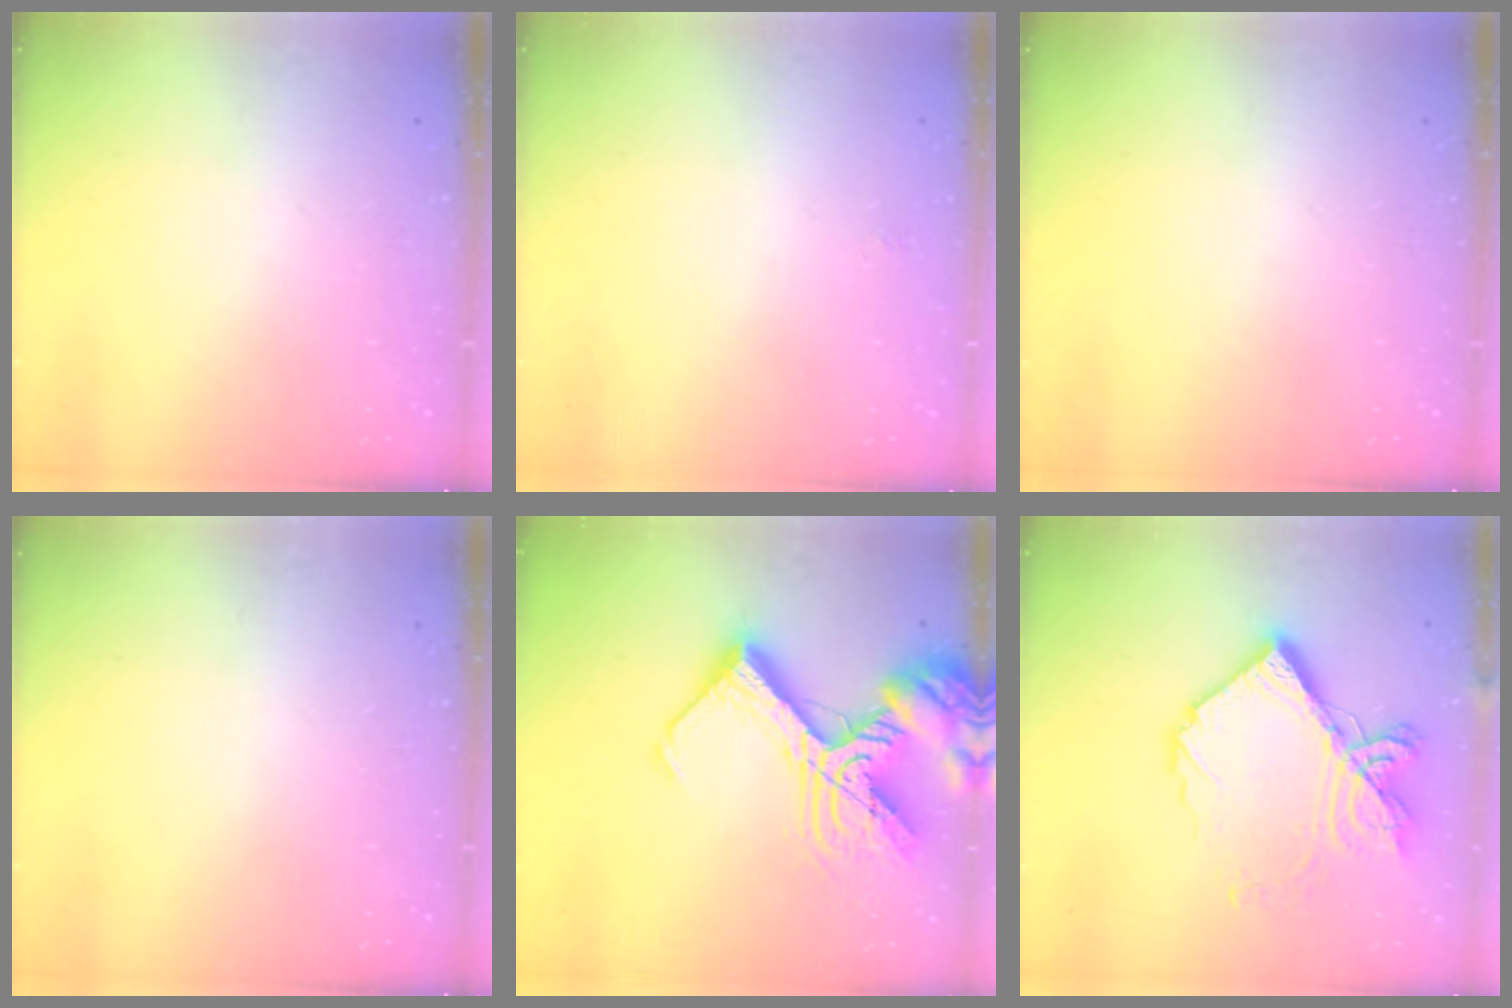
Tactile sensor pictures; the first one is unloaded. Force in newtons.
{"total": 2.3, "press": 2.3, "slide": 0.3}
{"total": 0.0}
{"total": 0.0}
{"total": 24.6, "press": 24.4, "slide": 3.2}
{"total": 19.5, "press": 19.4, "slide": 1.5}